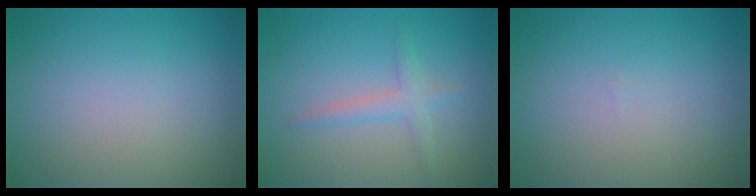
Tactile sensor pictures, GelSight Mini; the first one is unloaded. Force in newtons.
{"total": 2.0, "press": 2.0, "slide": 0.1}
{"total": 0.0}